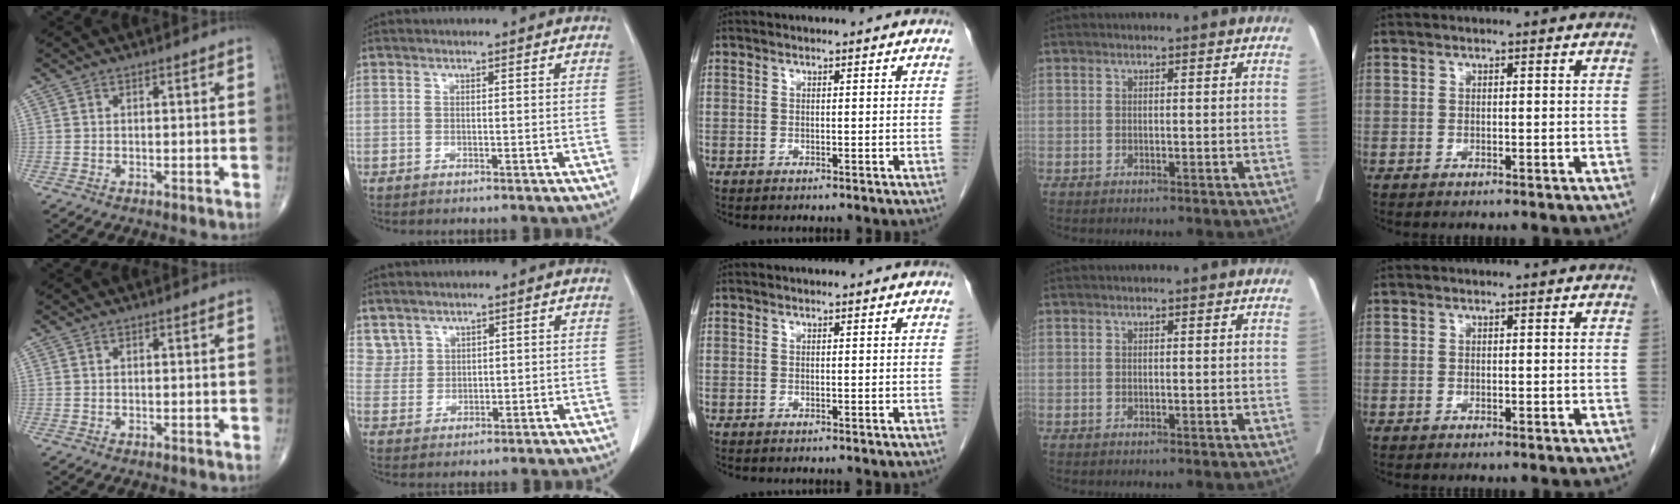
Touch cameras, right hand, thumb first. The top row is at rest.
{"index": {"total": 3.3, "force": [2.3, 2.3, -0.2], "torque": [0.012, 0.003, 0.050]}}